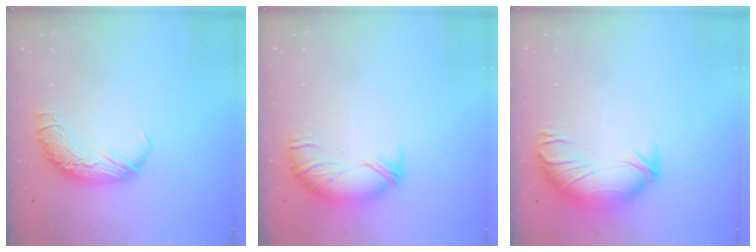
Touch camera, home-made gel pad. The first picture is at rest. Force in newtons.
{"total": 4.5, "press": 4.0, "slide": 2.1}
{"total": 3.1, "press": 0.8, "slide": 3.0}